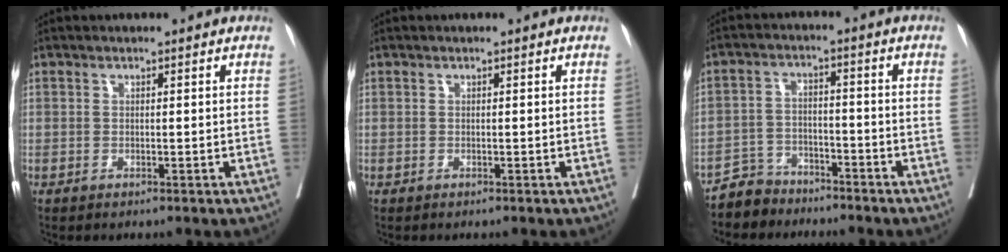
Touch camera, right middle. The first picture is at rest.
{"total": 0.0}
{"total": 5.6, "force": [-5.0, 2.6, -0.4], "torque": [0.009, 0.002, -0.096]}